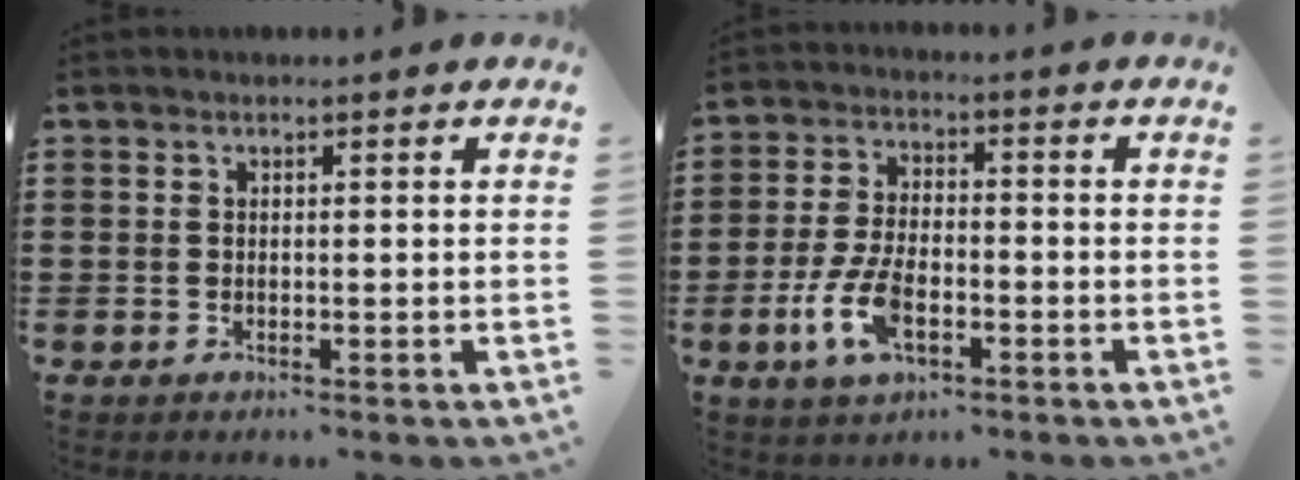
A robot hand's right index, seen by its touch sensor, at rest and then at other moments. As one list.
[{"total": 7.5, "force": [-3.0, 3.4, 5.9], "torque": [-0.145, -0.010, -0.061]}]